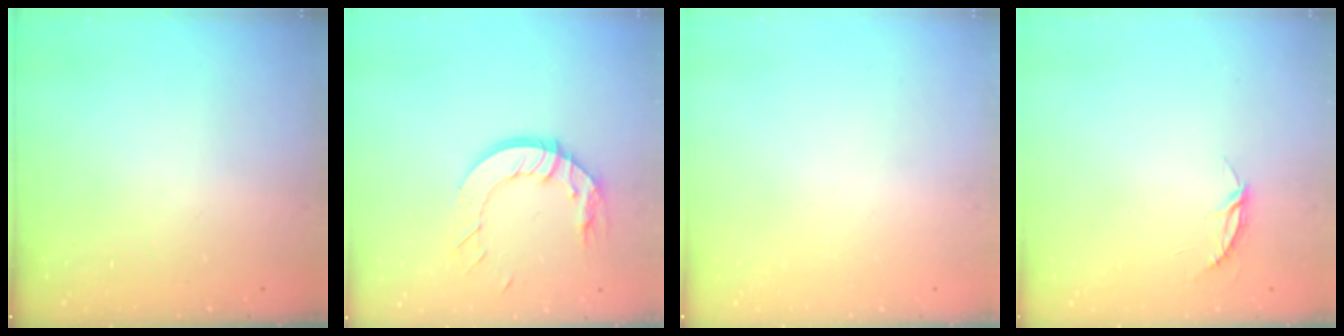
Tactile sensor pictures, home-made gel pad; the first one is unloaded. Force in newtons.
{"total": 11.6, "press": 11.6, "slide": 1.2}
{"total": 0.0}
{"total": 3.8, "press": 3.8, "slide": 0.2}